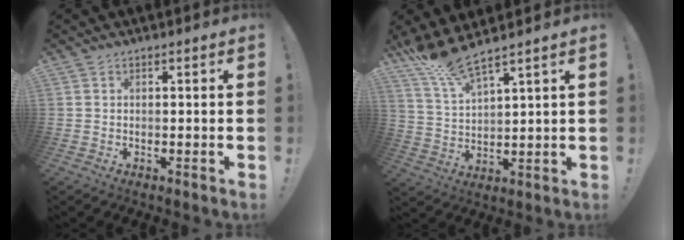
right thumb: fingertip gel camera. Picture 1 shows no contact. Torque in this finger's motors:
{"motor_torque": [-0.13, 1.81, 0.72, 0.84, 0.08]}